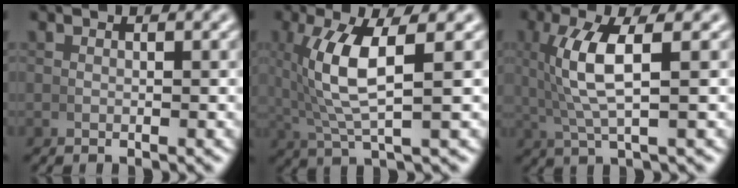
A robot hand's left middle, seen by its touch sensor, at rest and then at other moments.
{"total": 5.8, "force": [0.9, 1.3, 5.5], "torque": [-0.115, 0.005, 0.024]}
{"total": 5.4, "force": [1.1, 1.2, 5.1], "torque": [-0.102, 0.006, 0.026]}